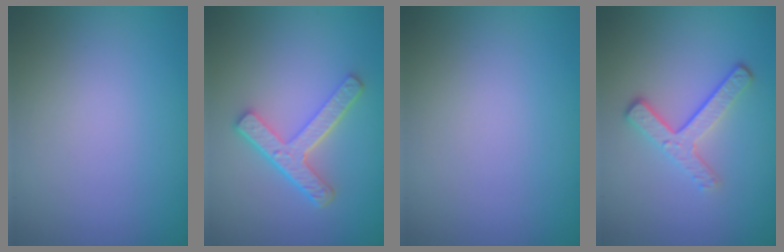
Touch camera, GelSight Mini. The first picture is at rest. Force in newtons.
{"total": 4.4, "press": 3.3, "slide": 2.9}
{"total": 0.0}
{"total": 3.4, "press": 2.5, "slide": 2.3}